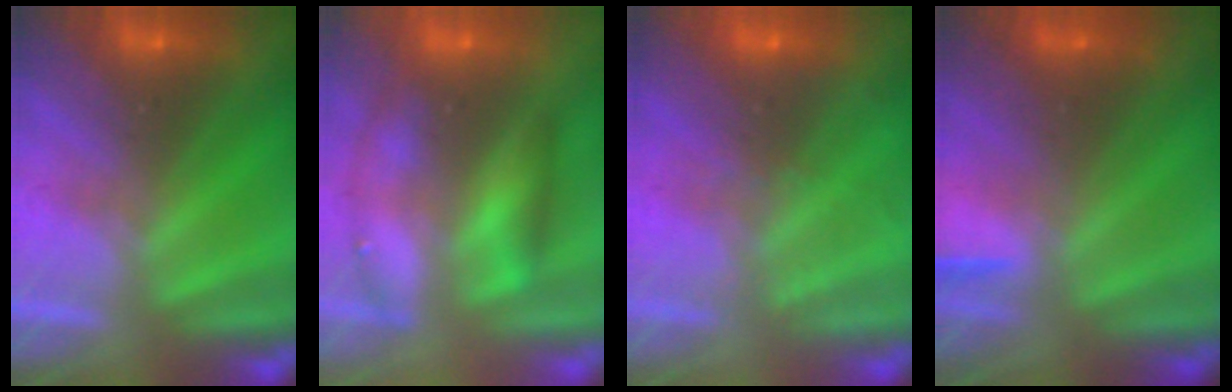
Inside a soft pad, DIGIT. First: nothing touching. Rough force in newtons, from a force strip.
{"total": 2.6}
{"total": 1.8}
{"total": 1.6}